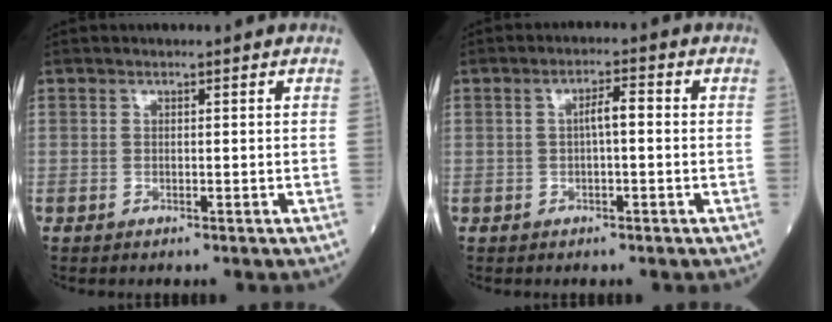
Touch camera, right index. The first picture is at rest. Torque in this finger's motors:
{"motor_torque": [0.33, -0.09, 0.03, 0.05]}